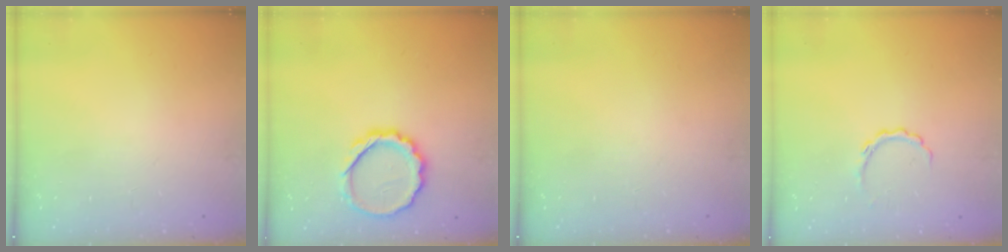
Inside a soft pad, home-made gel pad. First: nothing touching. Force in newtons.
{"total": 9.5, "press": 9.4, "slide": 1.4}
{"total": 0.0}
{"total": 5.2, "press": 5.2, "slide": 0.8}